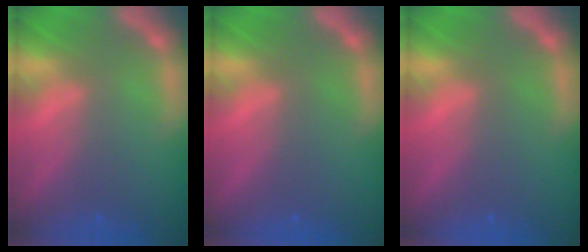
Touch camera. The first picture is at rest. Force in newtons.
{"total": 0.0}
{"total": 0.0}